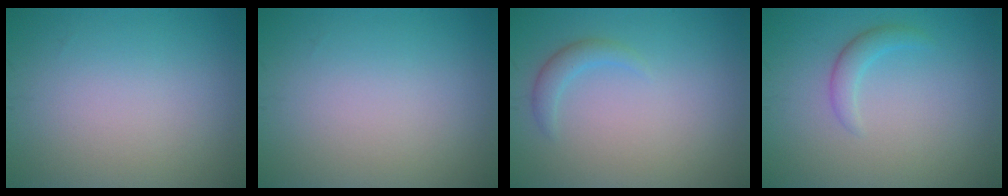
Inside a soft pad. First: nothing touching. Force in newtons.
{"total": 0.0}
{"total": 1.5, "press": 1.5, "slide": 0.1}
{"total": 1.7, "press": 1.7, "slide": 0.1}